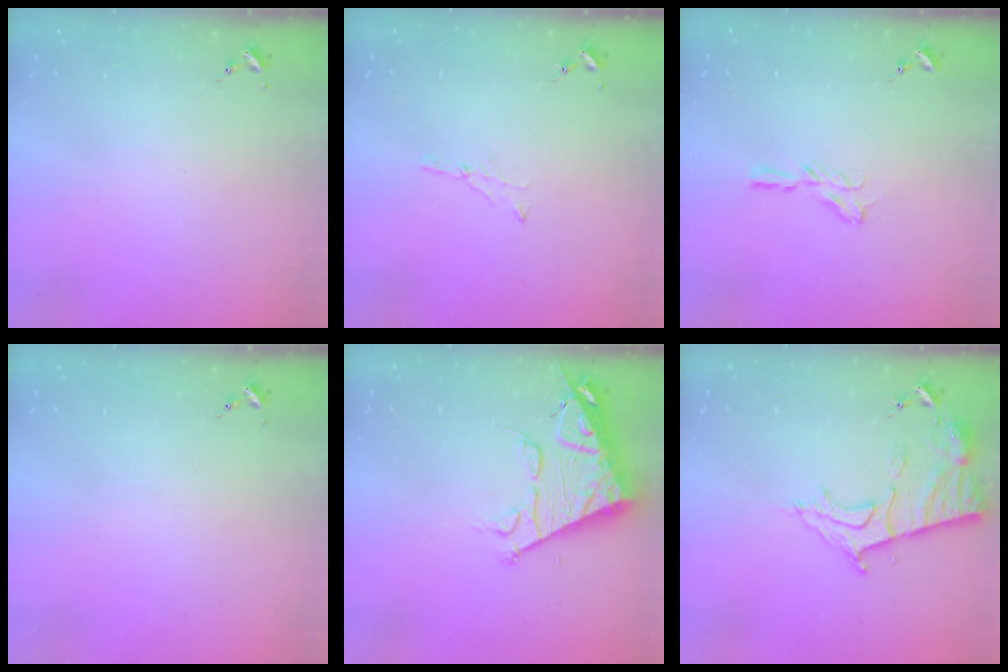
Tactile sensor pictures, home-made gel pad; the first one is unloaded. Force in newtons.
{"total": 2.6, "press": 2.6, "slide": 0.3}
{"total": 5.6, "press": 5.5, "slide": 0.6}
{"total": 0.0}
{"total": 12.8, "press": 12.7, "slide": 1.6}
{"total": 11.9, "press": 11.8, "slide": 1.0}